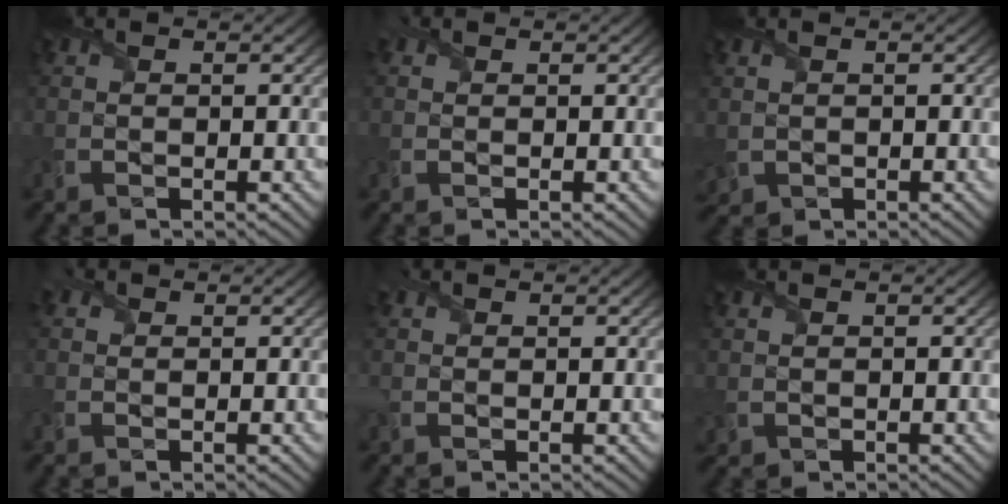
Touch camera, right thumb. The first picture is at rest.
{"total": 0.6, "force": [0.5, 0.4, 0.1], "torque": [-0.001, 0.002, 0.006]}
{"total": 1.5, "force": [0.0, 1.3, 0.8], "torque": [-0.031, -0.009, 0.003]}
{"total": 1.0, "force": [0.6, 0.8, 0.2], "torque": [-0.006, 0.002, 0.009]}
{"total": 0.8, "force": [0.7, 0.4, 0.2], "torque": [-0.007, 0.005, 0.015]}
{"total": 0.9, "force": [0.5, 0.7, 0.2], "torque": [-0.010, -0.002, 0.014]}